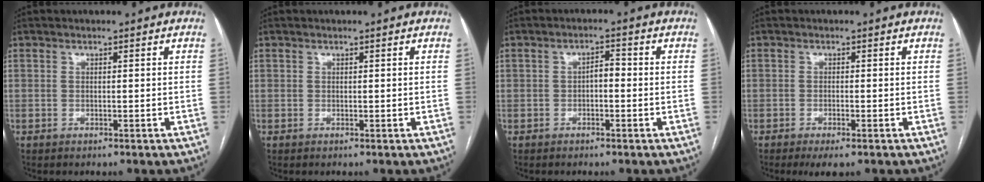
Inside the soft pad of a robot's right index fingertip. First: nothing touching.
{"total": 0.0}
{"total": 2.3, "force": [-0.4, 1.0, 2.0], "torque": [-0.028, 0.010, -0.008]}
{"total": 3.2, "force": [-2.1, 0.7, 2.3], "torque": [-0.036, -0.005, -0.029]}